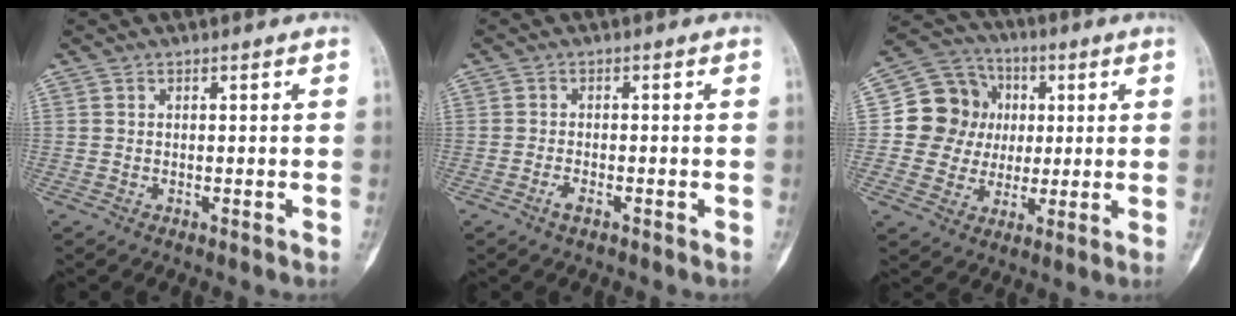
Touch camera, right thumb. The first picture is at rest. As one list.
[{"total": 1.8, "force": [-1.1, 0.7, 1.2], "torque": [-0.027, 0.003, -0.022]}, {"total": 13.1, "force": [1.5, 12.1, 4.7], "torque": [-0.045, 0.015, 0.025]}]